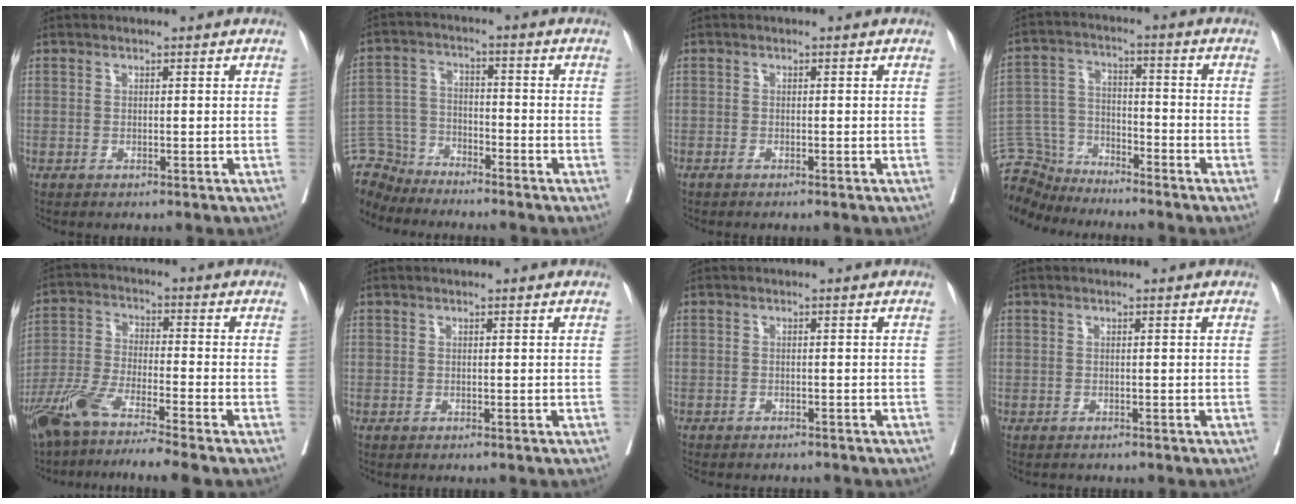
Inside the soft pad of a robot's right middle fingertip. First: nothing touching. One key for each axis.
{"total": 8.3, "fx": -8.0, "fy": 2.1, "fz": -0.6, "tx": 0.003, "ty": 0.013, "tz": -0.161}
{"total": 1.0, "fx": -0.8, "fy": -0.1, "fz": 0.5, "tx": -0.008, "ty": -0.001, "tz": -0.013}
{"total": 9.0, "fx": -8.7, "fy": 2.1, "fz": -0.4, "tx": -0.001, "ty": 0.022, "tz": -0.169}
{"total": 10.9, "fx": -8.6, "fy": -1.0, "fz": 6.5, "tx": -0.124, "ty": -0.034, "tz": -0.155}
{"total": 0.0}
{"total": 7.3, "fx": -6.5, "fy": 2.0, "fz": 2.6, "tx": -0.036, "ty": -0.002, "tz": -0.085}
{"total": 0.9, "fx": -0.8, "fy": 0.5, "fz": -0.1, "tx": -0.009, "ty": 0.001, "tz": -0.014}